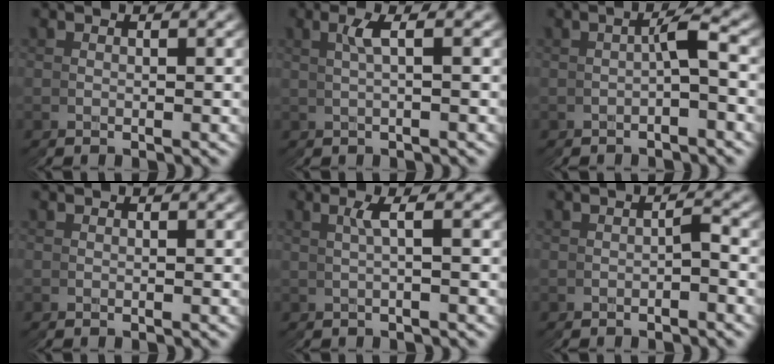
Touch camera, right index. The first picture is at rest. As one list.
[{"total": 1.4, "force": [0.9, -1.0, 0.5], "torque": [-0.007, 0.019, 0.013]}, {"total": 1.1, "force": [-0.8, -0.3, 0.7], "torque": [-0.013, 0.002, -0.010]}, {"total": 0.0}, {"total": 1.4, "force": [0.7, -1.2, 0.3], "torque": [-0.005, 0.018, 0.009]}, {"total": 1.1, "force": [-1.1, 0.2, -0.2], "torque": [0.003, -0.004, -0.015]}]